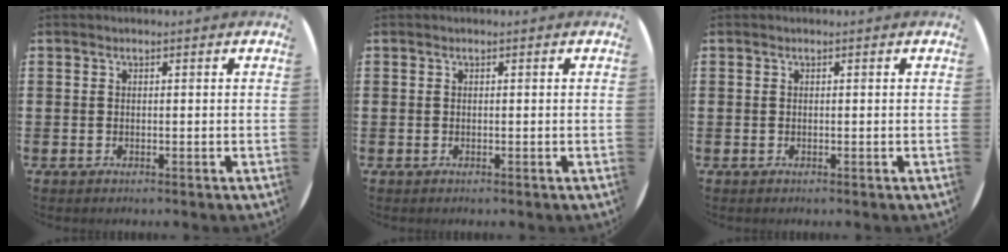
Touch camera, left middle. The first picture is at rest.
{"total": 0.0}
{"total": 0.0}